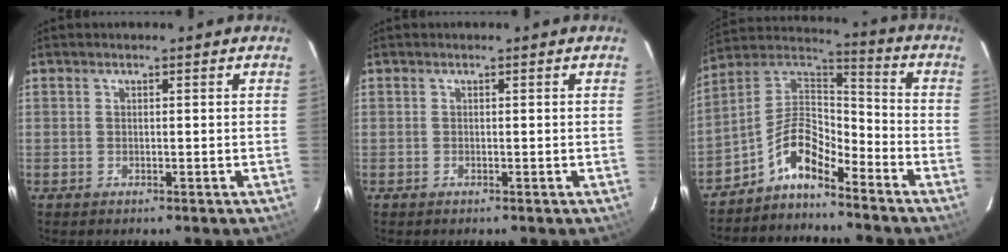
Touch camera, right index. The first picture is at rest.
{"total": 0.0}
{"total": 9.7, "force": [-6.7, 3.5, 6.0], "torque": [-0.134, 0.035, -0.139]}